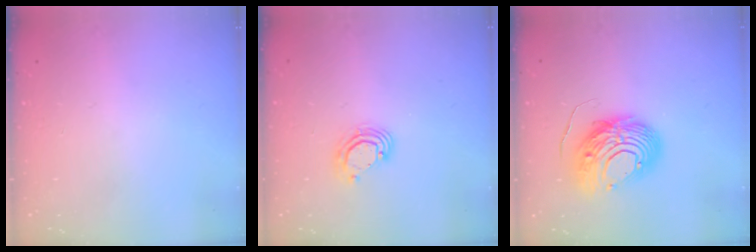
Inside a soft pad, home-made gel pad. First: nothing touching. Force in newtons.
{"total": 4.8, "press": 4.8, "slide": 0.3}
{"total": 12.0, "press": 11.9, "slide": 1.3}